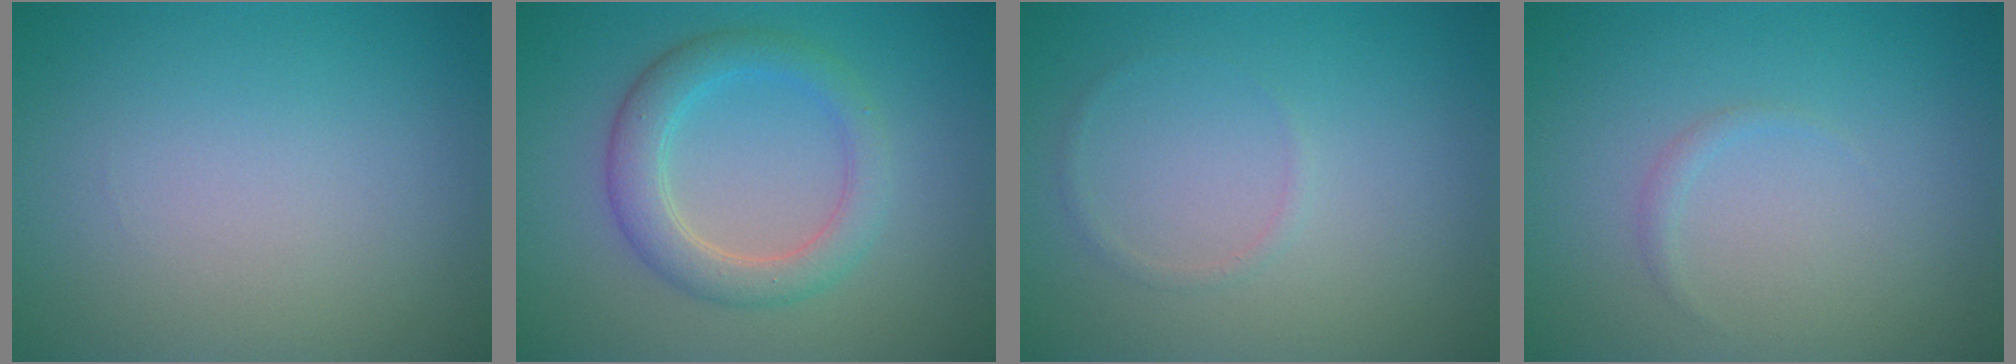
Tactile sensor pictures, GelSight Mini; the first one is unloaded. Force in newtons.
{"total": 3.9, "press": 3.9, "slide": 0.2}
{"total": 0.6, "press": 0.6, "slide": 0.1}
{"total": 0.6, "press": 0.6, "slide": 0.1}